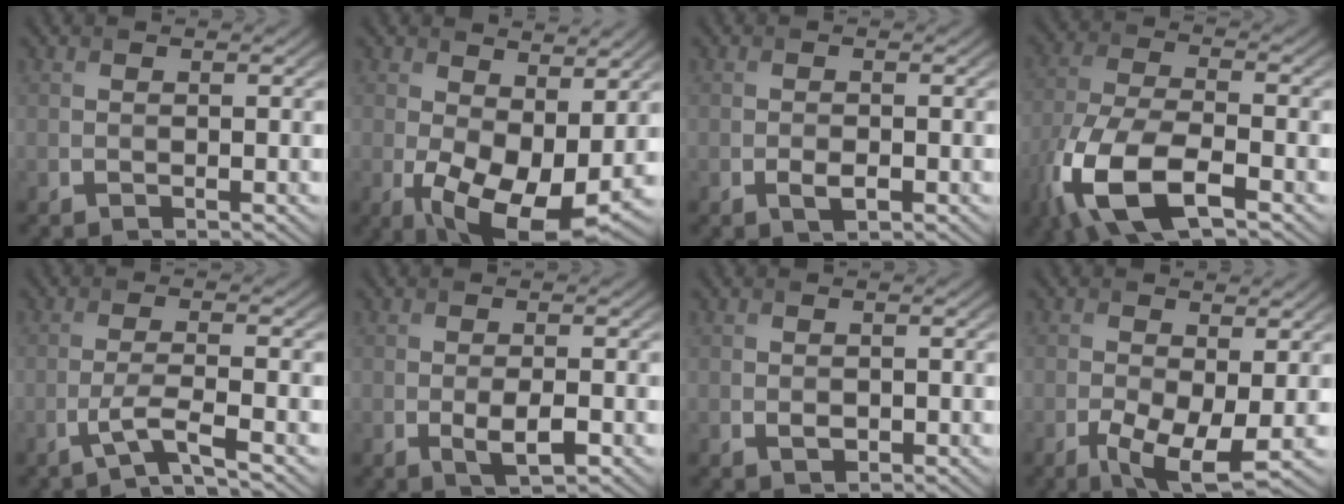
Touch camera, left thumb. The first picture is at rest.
{"total": 10.6, "force": [-0.2, 6.2, 8.6], "torque": [-0.166, -0.032, 0.007]}
{"total": 1.7, "force": [-0.7, 0.9, 1.3], "torque": [-0.025, -0.005, -0.013]}
{"total": 12.9, "force": [-6.7, 5.2, 9.6], "torque": [-0.219, -0.023, -0.144]}
{"total": 3.4, "force": [-1.9, 0.3, 2.8], "torque": [-0.050, 0.011, -0.054]}
{"total": 2.9, "force": [-0.8, 1.1, 2.5], "torque": [-0.052, -0.010, -0.010]}
{"total": 0.9, "force": [-0.2, 0.6, 0.6], "torque": [-0.011, -0.005, -0.003]}
{"total": 6.2, "force": [-2.0, 2.6, 5.2], "torque": [-0.112, -0.016, -0.036]}